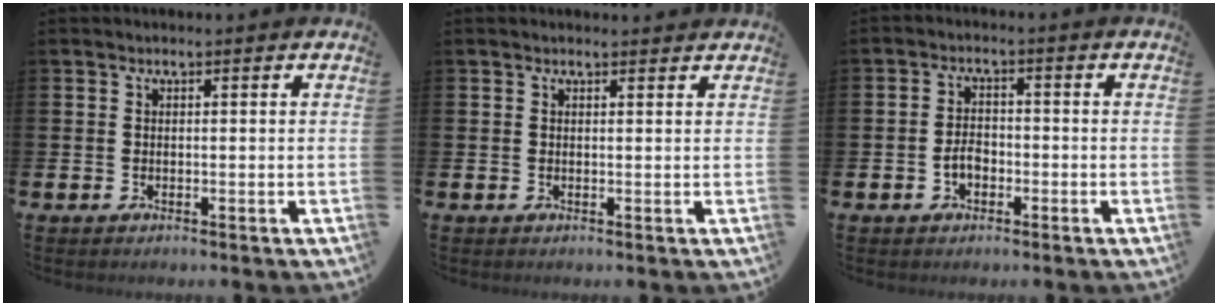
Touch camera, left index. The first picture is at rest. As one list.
[{"total": 0.7, "force": [0.7, 0.1, 0.1], "torque": [0.010, -0.003, 0.011]}, {"total": 2.6, "force": [-1.0, 1.8, 1.6], "torque": [-0.027, 0.003, -0.022]}]